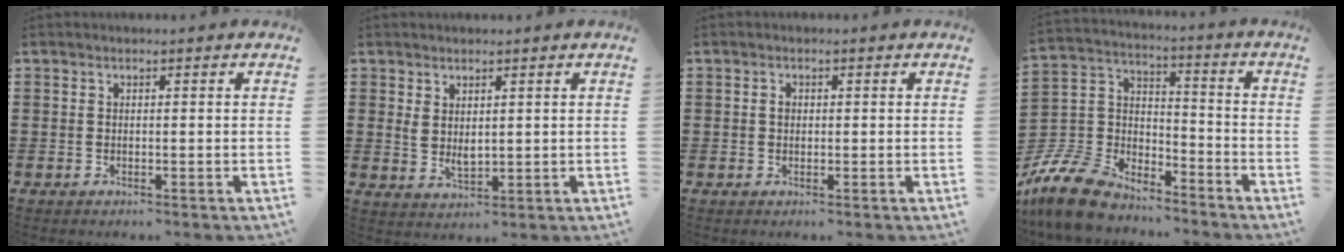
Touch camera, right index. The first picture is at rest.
{"total": 2.5, "force": [1.2, 1.4, 1.7], "torque": [-0.035, 0.004, 0.022]}
{"total": 1.1, "force": [0.1, 0.8, 0.8], "torque": [-0.017, 0.003, 0.002]}
{"total": 10.6, "force": [-9.4, 3.7, 3.2], "torque": [-0.107, 0.013, -0.194]}